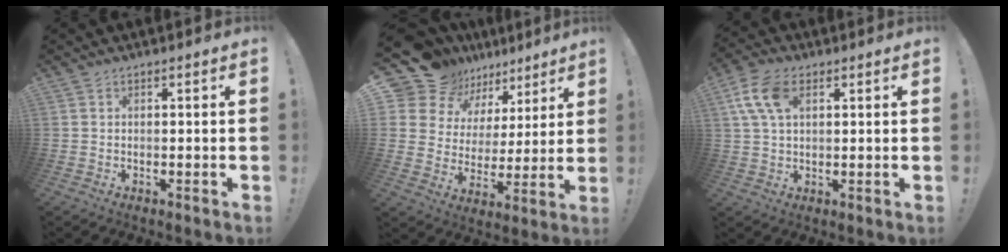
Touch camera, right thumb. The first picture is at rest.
{"total": 13.9, "force": [10.9, 8.1, 3.2], "torque": [-0.072, -0.080, 0.209]}
{"total": 10.2, "force": [3.6, 5.9, 7.5], "torque": [-0.152, 0.006, 0.071]}